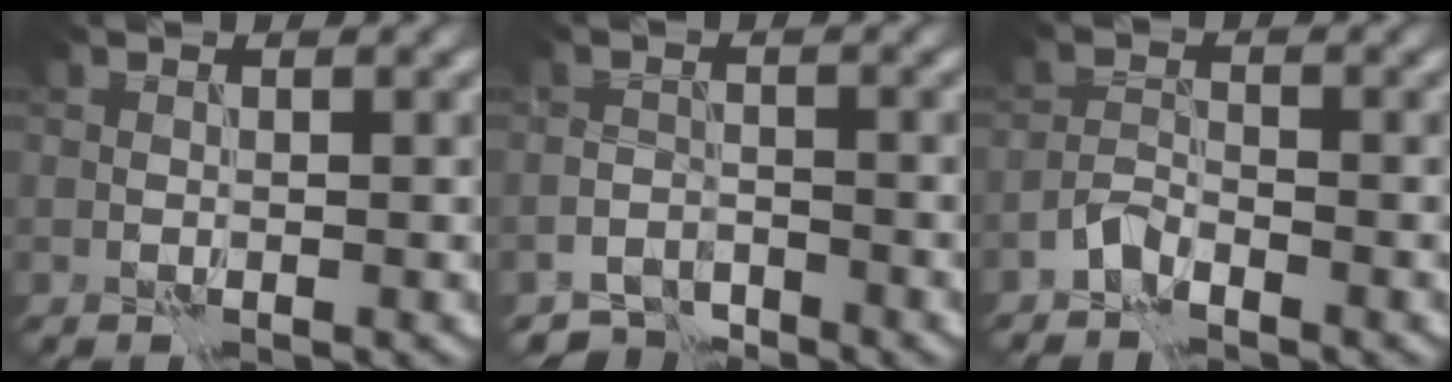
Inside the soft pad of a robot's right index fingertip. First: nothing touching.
{"total": 2.8, "force": [-2.8, 0.4, 0.0], "torque": [0.007, 0.003, -0.055]}
{"total": 1.5, "force": [-1.5, 0.2, 0.5], "torque": [-0.011, 0.007, -0.032]}